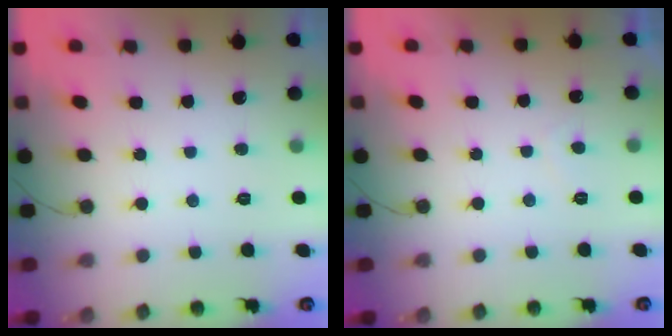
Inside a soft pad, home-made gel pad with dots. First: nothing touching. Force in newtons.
{"total": 0.9, "press": 0.7, "slide": 0.5}